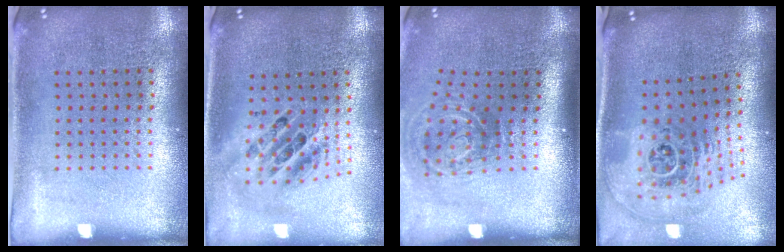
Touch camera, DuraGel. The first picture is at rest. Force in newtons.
{"total": 2.0, "press": 1.6, "slide": 1.2}
{"total": 2.0, "press": 1.2, "slide": 1.6}
{"total": 2.6, "press": 1.8, "slide": 1.9}